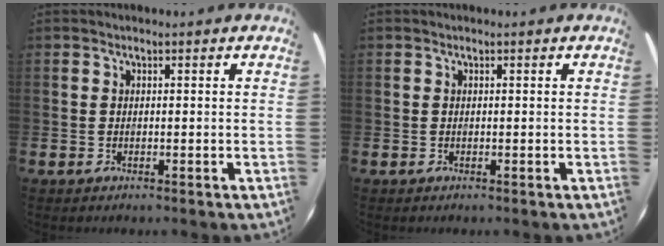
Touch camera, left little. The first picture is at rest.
{"total": 0.0}